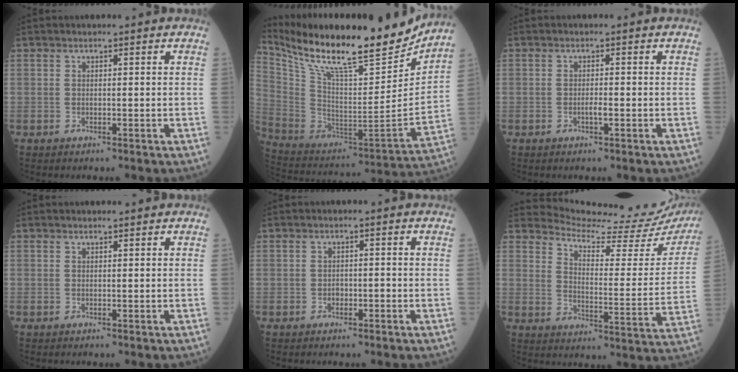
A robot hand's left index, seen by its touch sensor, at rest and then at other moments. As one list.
[{"total": 27.0, "force": [22.5, 4.0, 14.4], "torque": [-0.268, -0.039, 0.357]}, {"total": 1.1, "force": [-0.6, 0.1, 1.0], "torque": [-0.019, -0.003, -0.012]}, {"total": 1.0, "force": [1.0, 0.0, 0.1], "torque": [-0.004, 0.003, 0.013]}, {"total": 1.1, "force": [-0.7, 0.6, 0.6], "torque": [-0.007, 0.000, -0.013]}, {"total": 18.9, "force": [18.3, 1.2, 4.3], "torque": [-0.066, -0.094, 0.219]}]